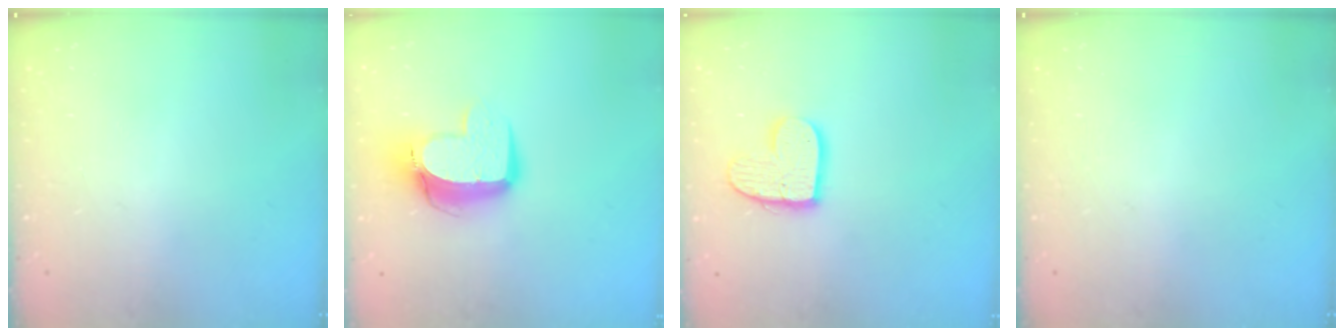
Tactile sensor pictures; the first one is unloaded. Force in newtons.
{"total": 11.5, "press": 11.5, "slide": 1.0}
{"total": 12.2, "press": 12.1, "slide": 1.1}
{"total": 0.0}